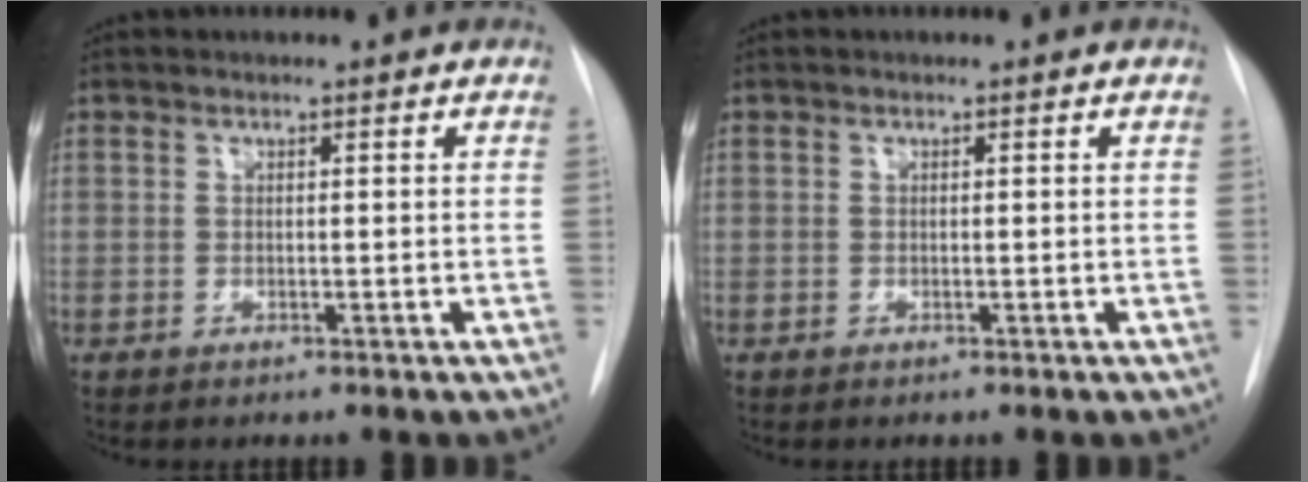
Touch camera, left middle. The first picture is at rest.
{"total": 0.0}